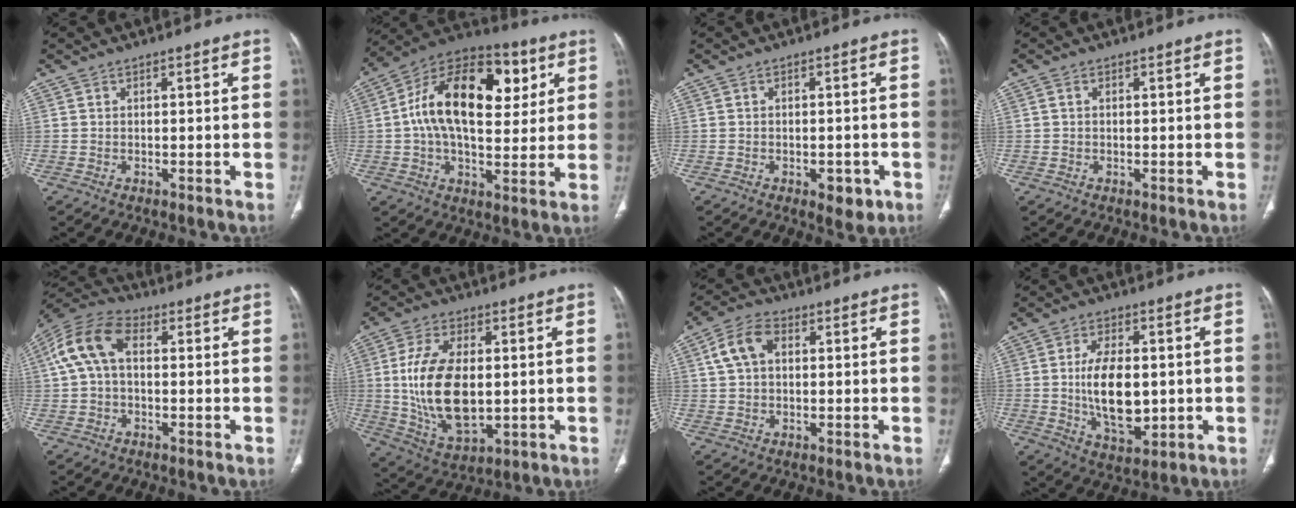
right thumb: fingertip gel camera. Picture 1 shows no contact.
{"total": 22.3, "force": [4.9, 12.8, 17.5], "torque": [-0.261, 0.012, 0.066]}
{"total": 4.3, "force": [-1.9, 2.4, 3.1], "torque": [-0.023, 0.003, -0.018]}
{"total": 0.7, "force": [0.1, 0.5, 0.4], "torque": [-0.008, 0.005, 0.002]}
{"total": 10.7, "force": [1.6, 6.7, 8.2], "torque": [-0.167, 0.035, 0.021]}
{"total": 16.7, "force": [0.4, 9.0, 14.0], "torque": [-0.265, -0.012, 0.020]}
{"total": 7.2, "force": [1.8, 4.8, 5.1], "torque": [-0.099, 0.019, 0.030]}
{"total": 12.4, "force": [-0.3, 6.7, 10.4], "torque": [-0.168, -0.010, 0.005]}